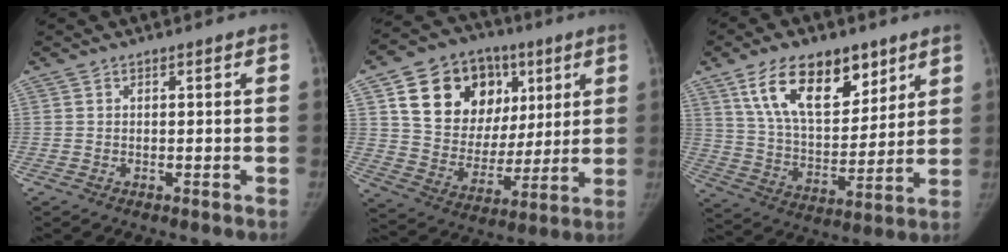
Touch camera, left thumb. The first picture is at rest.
{"total": 22.0, "force": [8.1, 16.2, 12.4], "torque": [-0.164, 0.001, 0.144]}
{"total": 18.5, "force": [10.4, 10.0, 11.6], "torque": [-0.149, -0.046, 0.188]}